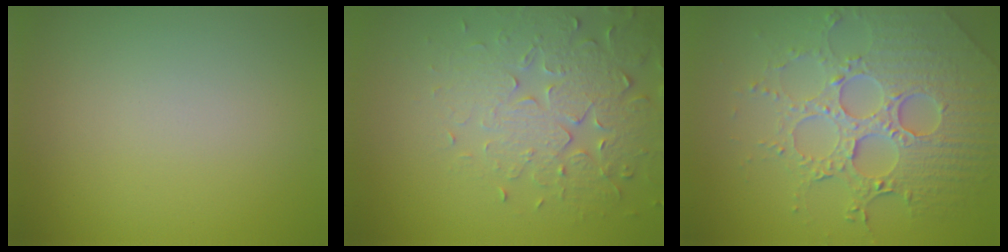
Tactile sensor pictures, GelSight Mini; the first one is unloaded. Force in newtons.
{"total": 4.5, "press": 4.5, "slide": 0.4}
{"total": 7.8, "press": 5.8, "slide": 5.2}